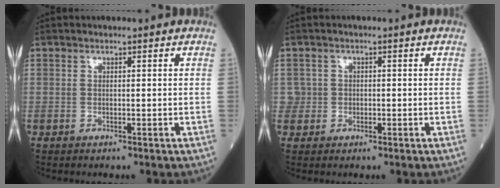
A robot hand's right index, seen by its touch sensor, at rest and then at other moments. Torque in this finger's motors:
{"motor_torque": [-0.15, 0.16, -0.07, -0.02]}